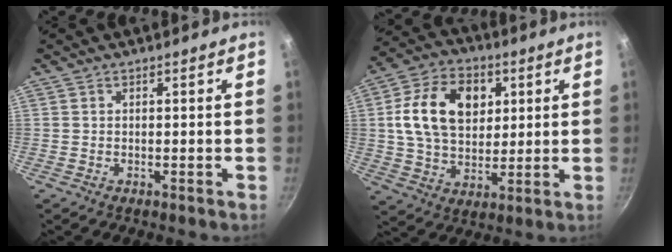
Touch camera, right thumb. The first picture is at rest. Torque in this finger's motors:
{"motor_torque": [0.90, 2.45, 0.77, -0.56, 0.15]}